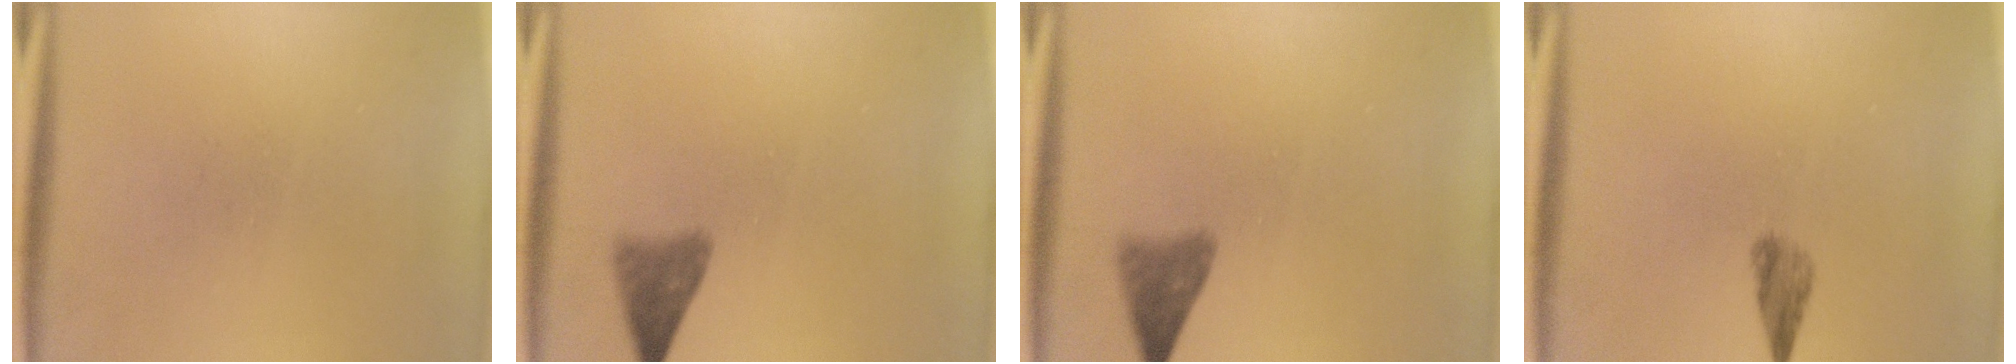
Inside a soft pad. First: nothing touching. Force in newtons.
{"total": 3.0}
{"total": 3.0}
{"total": 2.2}